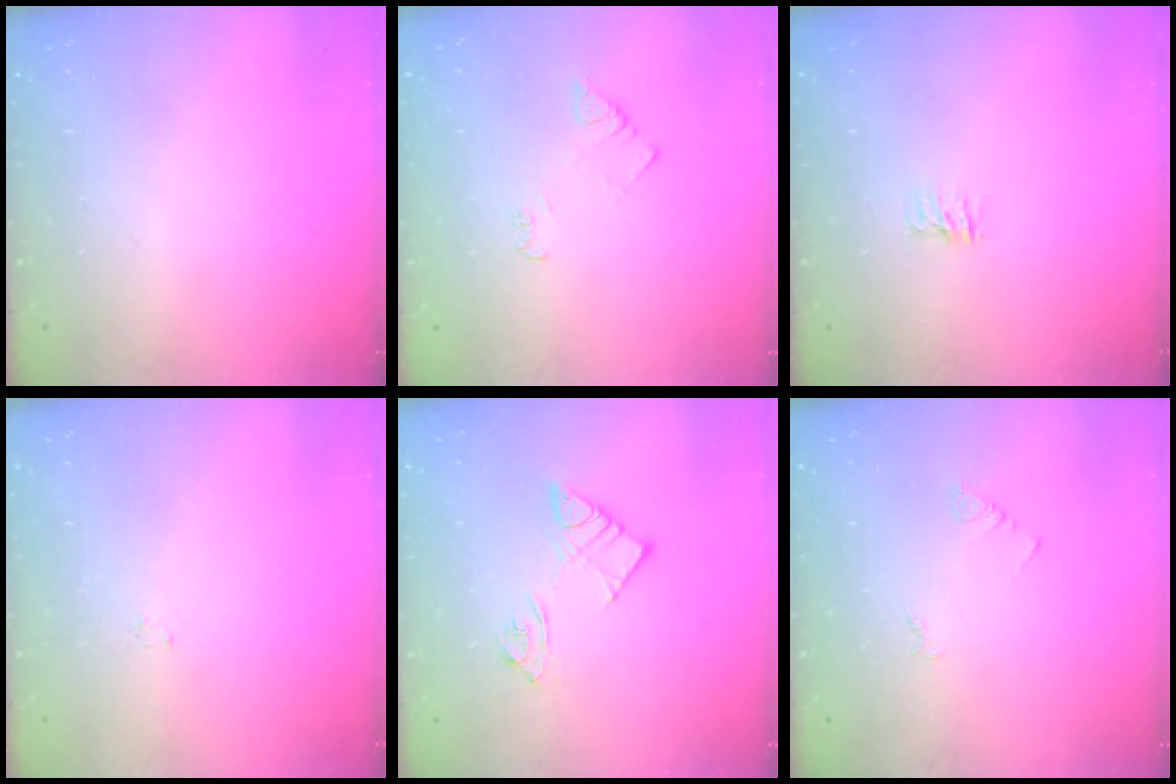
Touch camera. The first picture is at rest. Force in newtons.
{"total": 3.8, "press": 3.7, "slide": 0.5}
{"total": 0.0}
{"total": 0.8, "press": 0.8, "slide": 0.2}
{"total": 8.4, "press": 8.4, "slide": 0.6}
{"total": 2.9, "press": 2.9, "slide": 0.4}